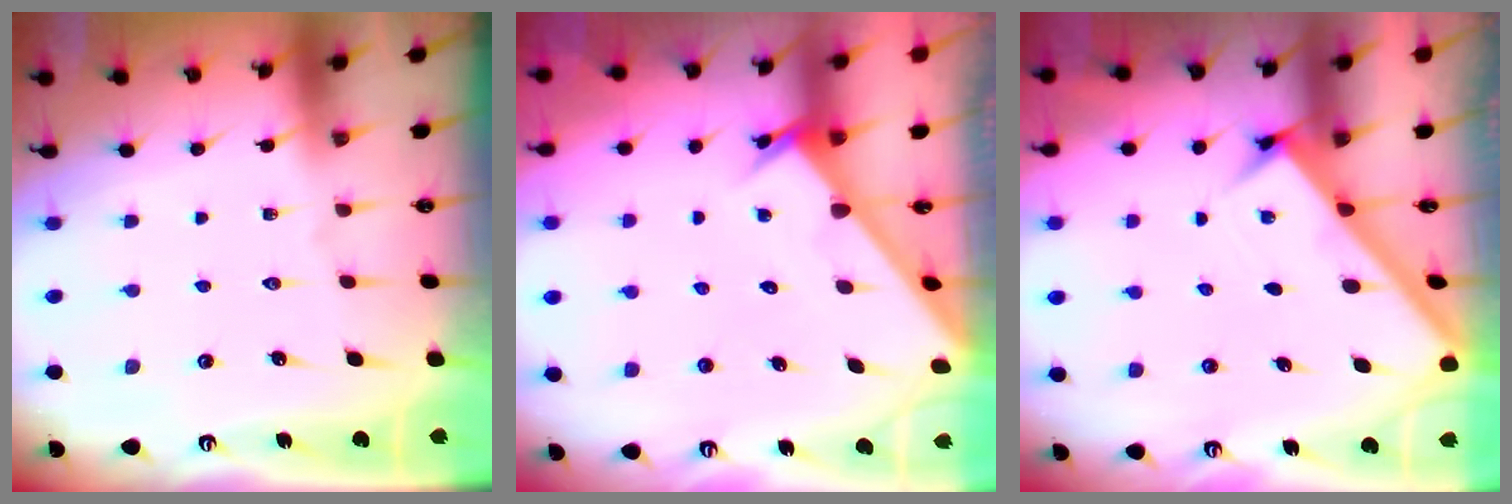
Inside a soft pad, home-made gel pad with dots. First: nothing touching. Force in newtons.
{"total": 3.8, "press": 3.8, "slide": 0.3}
{"total": 2.5, "press": 2.5, "slide": 0.3}